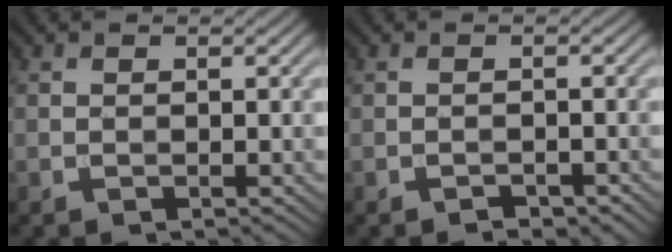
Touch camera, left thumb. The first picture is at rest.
{"total": 1.2, "force": [-1.0, 0.4, 0.5], "torque": [-0.006, 0.000, -0.018]}